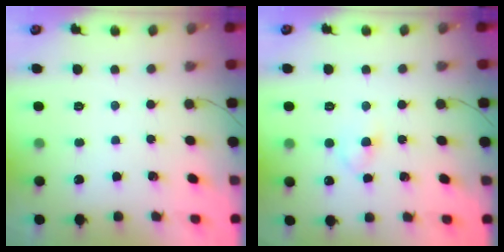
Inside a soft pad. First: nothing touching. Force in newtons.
{"total": 3.3, "press": 3.0, "slide": 1.4}